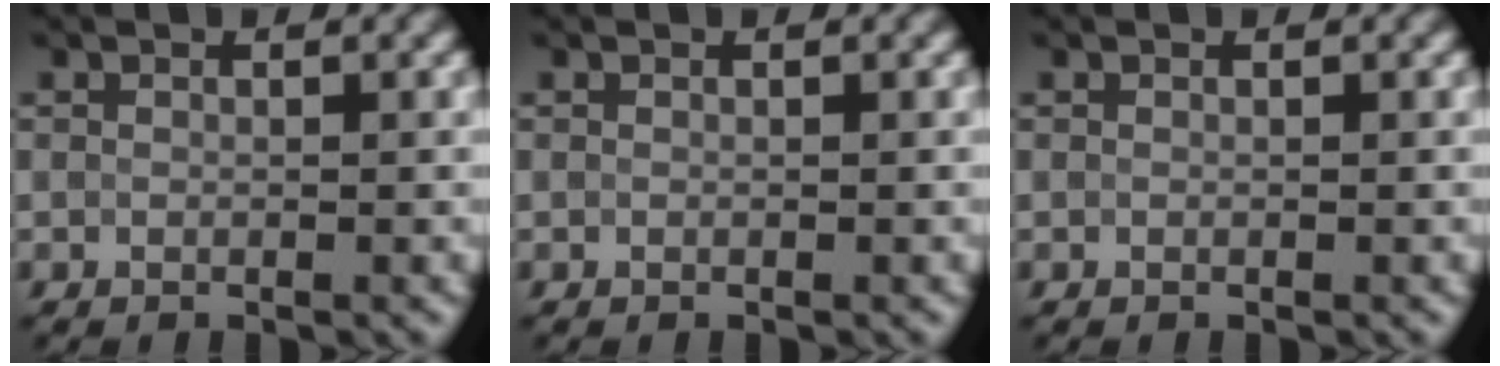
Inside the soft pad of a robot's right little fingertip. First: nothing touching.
{"total": 0.0}
{"total": 0.0}